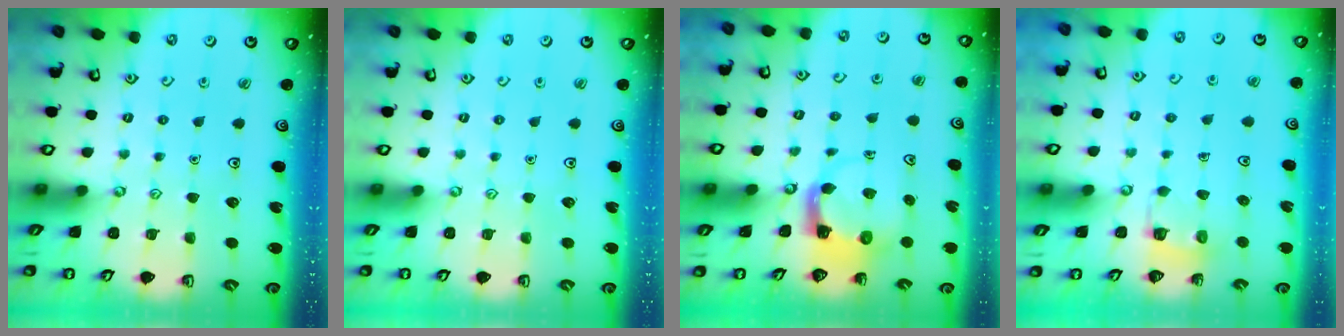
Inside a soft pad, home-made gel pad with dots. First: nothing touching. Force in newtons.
{"total": 0.0}
{"total": 3.7, "press": 3.7, "slide": 0.7}
{"total": 2.8, "press": 2.8, "slide": 0.2}